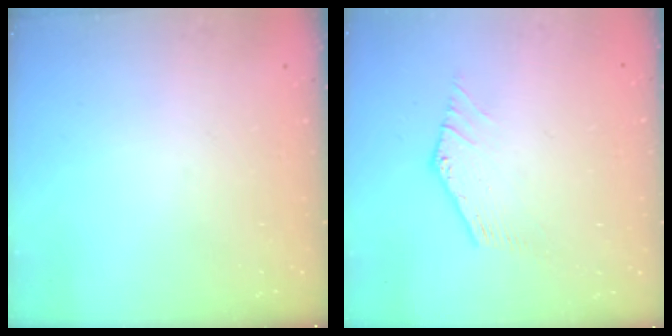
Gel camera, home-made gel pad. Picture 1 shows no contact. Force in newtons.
{"total": 0.0}